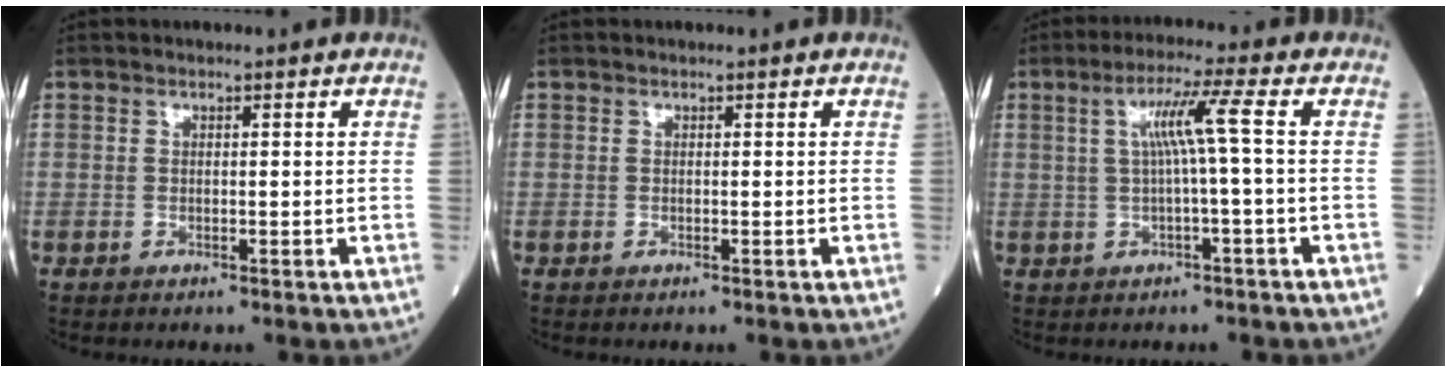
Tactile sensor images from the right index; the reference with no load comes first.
{"total": 0.0}
{"total": 5.8, "force": [0.5, -1.1, 5.7], "torque": [-0.105, 0.013, 0.015]}